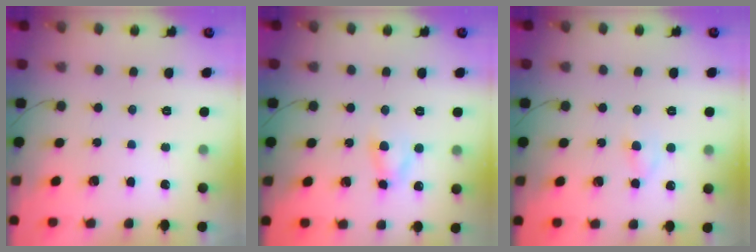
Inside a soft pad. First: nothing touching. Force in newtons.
{"total": 3.5, "press": 3.4, "slide": 1.1}
{"total": 2.6, "press": 2.4, "slide": 1.0}